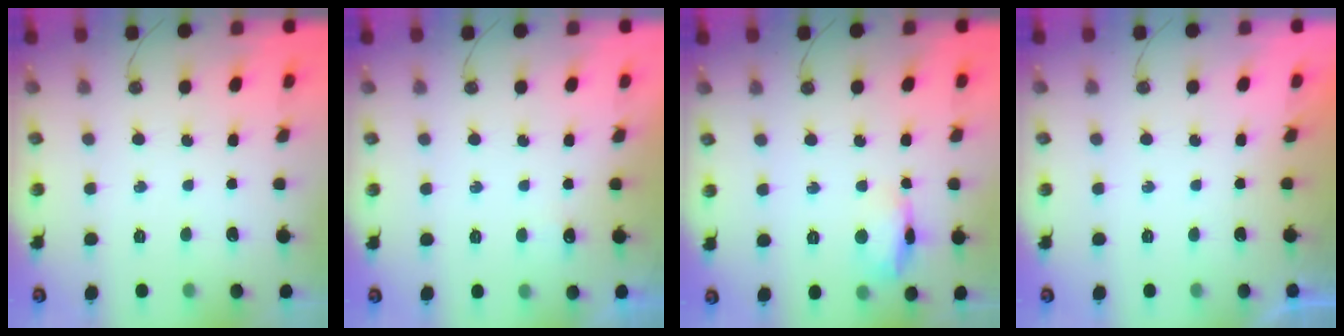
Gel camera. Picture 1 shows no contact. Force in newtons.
{"total": 2.8, "press": 2.7, "slide": 0.4}
{"total": 11.1, "press": 11.1, "slide": 0.8}
{"total": 0.0}